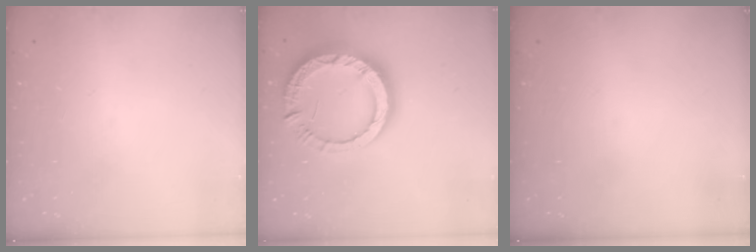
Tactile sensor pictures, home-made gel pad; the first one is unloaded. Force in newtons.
{"total": 13.9, "press": 13.8, "slide": 1.5}
{"total": 0.0}